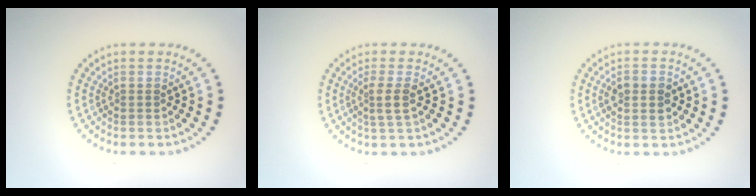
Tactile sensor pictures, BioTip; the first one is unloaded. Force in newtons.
{"total": 1.9, "press": 1.4, "slide": 1.2}
{"total": 2.1, "press": 2.1, "slide": 0.1}